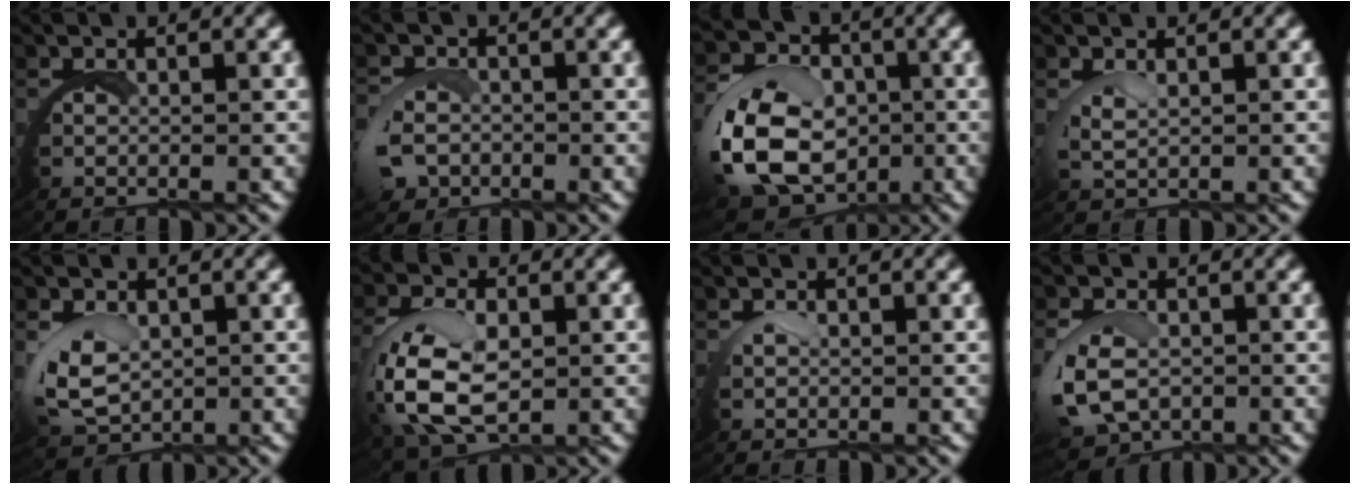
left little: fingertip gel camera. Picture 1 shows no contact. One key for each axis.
{"total": 2.3, "fx": -0.7, "fy": 1.9, "fz": 1.0, "tx": -0.034, "ty": -0.010, "tz": -0.014}
{"total": 9.4, "fx": -1.5, "fy": 7.3, "fz": 5.8, "tx": -0.146, "ty": -0.032, "tz": -0.020}
{"total": 1.3, "fx": 1.0, "fy": 0.2, "fz": 0.9, "tx": -0.029, "ty": -0.007, "tz": 0.027}
{"total": 4.2, "fx": 0.3, "fy": 3.0, "fz": 2.9, "tx": -0.091, "ty": -0.022, "tz": 0.020}
{"total": 7.8, "fx": 0.2, "fy": 5.2, "fz": 5.8, "tx": -0.159, "ty": -0.029, "tz": 0.022}
{"total": 0.6, "fx": 0.5, "fy": -0.2, "fz": 0.2, "tx": -0.017, "ty": -0.005, "tz": 0.011}
{"total": 5.3, "fx": -0.8, "fy": 4.0, "fz": 3.3, "tx": -0.097, "ty": -0.031, "tz": 0.002}